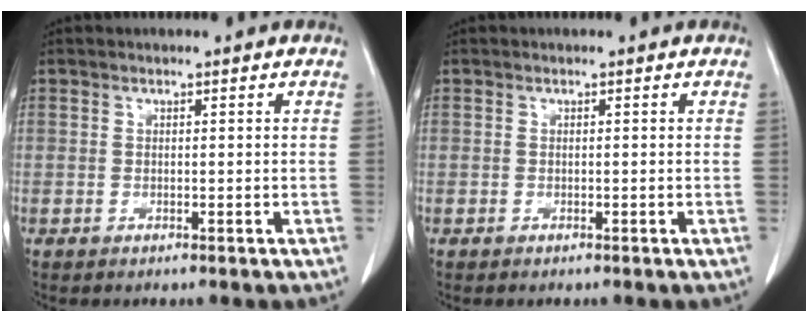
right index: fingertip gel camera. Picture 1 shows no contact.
{"total": 0.0}